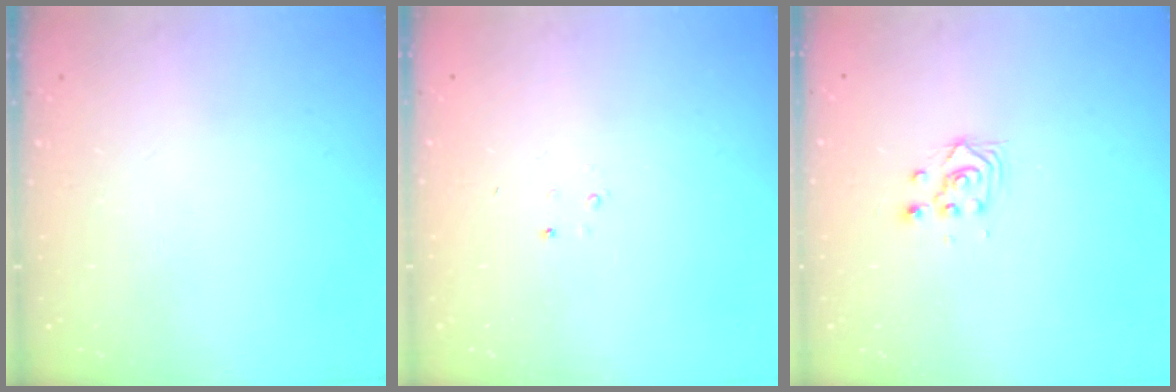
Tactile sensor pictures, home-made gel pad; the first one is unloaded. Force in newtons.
{"total": 1.5, "press": 1.5, "slide": 0.2}
{"total": 2.8, "press": 2.8, "slide": 0.2}